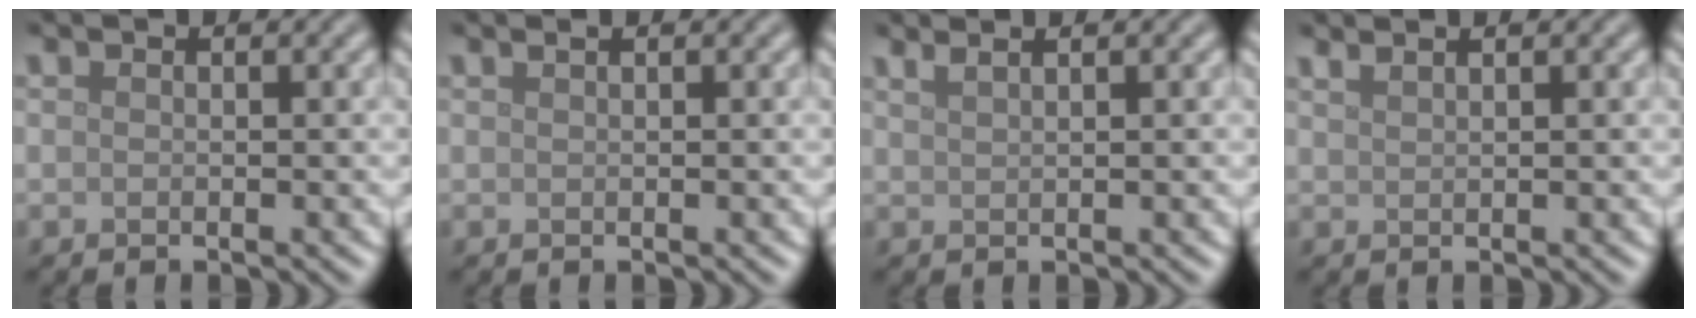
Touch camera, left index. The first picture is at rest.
{"total": 0.9, "force": [0.6, 0.3, 0.6], "torque": [-0.007, 0.000, 0.005]}
{"total": 3.0, "force": [2.1, 1.2, 1.7], "torque": [-0.007, 0.014, 0.004]}
{"total": 2.2, "force": [1.7, 0.8, 1.2], "torque": [-0.004, 0.004, 0.008]}